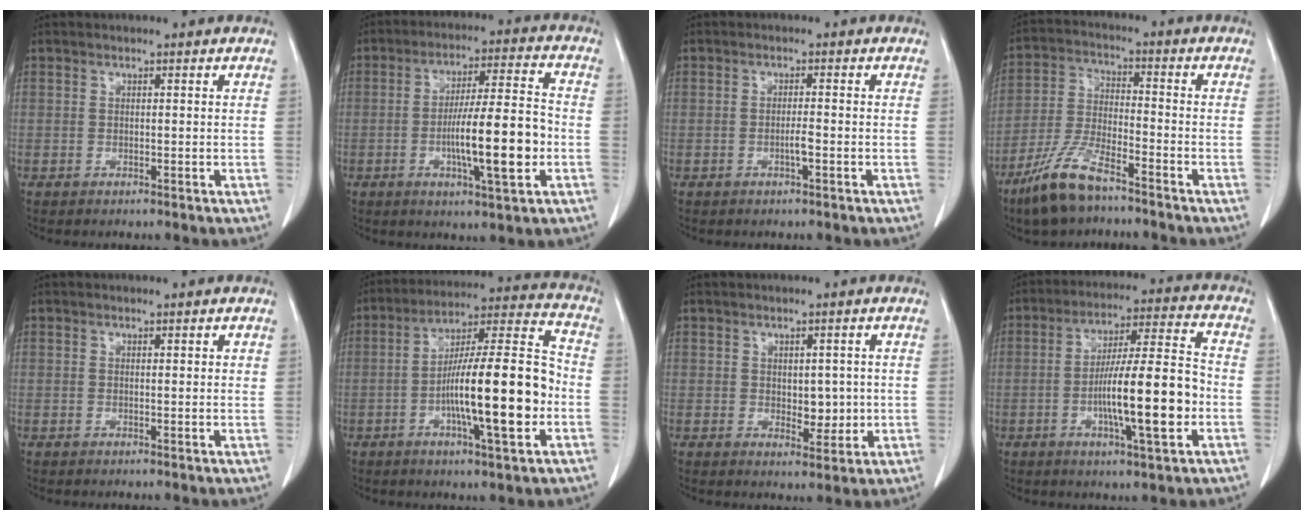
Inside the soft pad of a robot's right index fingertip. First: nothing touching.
{"total": 12.8, "force": [-3.0, 1.2, 12.4], "torque": [-0.206, 0.002, -0.050]}
{"total": 1.7, "force": [-0.6, 0.0, 1.6], "torque": [-0.033, -0.001, -0.013]}
{"total": 9.8, "force": [-7.2, 2.1, 6.4], "torque": [-0.140, -0.018, -0.141]}
{"total": 1.0, "force": [0.5, 0.2, 0.8], "torque": [-0.015, 0.000, 0.007]}
{"total": 17.6, "force": [-3.9, 2.1, 17.0], "torque": [-0.284, 0.011, -0.063]}
{"total": 3.9, "force": [0.2, 2.2, 3.2], "torque": [-0.039, -0.006, 0.011]}
{"total": 14.4, "force": [-3.3, 1.4, 14.0], "torque": [-0.237, 0.005, -0.056]}